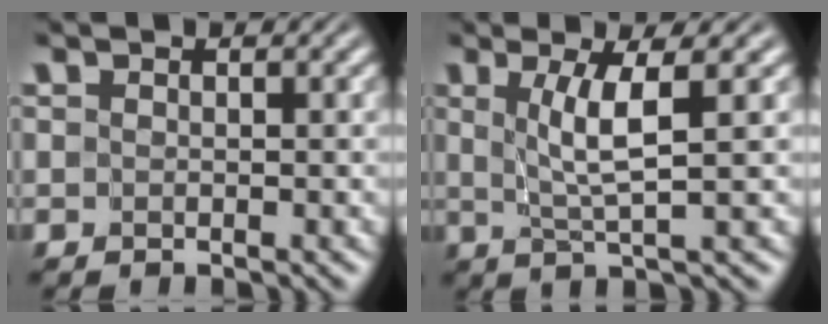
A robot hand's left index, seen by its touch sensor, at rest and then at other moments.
{"total": 3.8, "force": [1.0, 0.3, 3.6], "torque": [-0.069, -0.004, 0.024]}